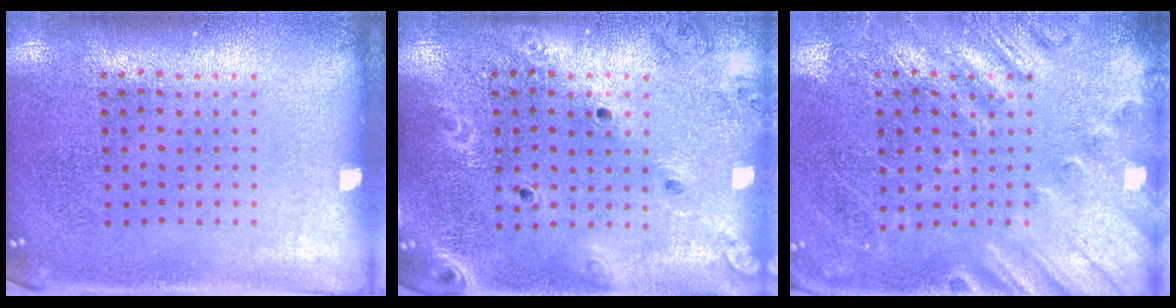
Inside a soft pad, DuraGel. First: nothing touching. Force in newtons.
{"total": 1.9, "press": 1.8, "slide": 0.7}
{"total": 2.2, "press": 2.1, "slide": 0.8}